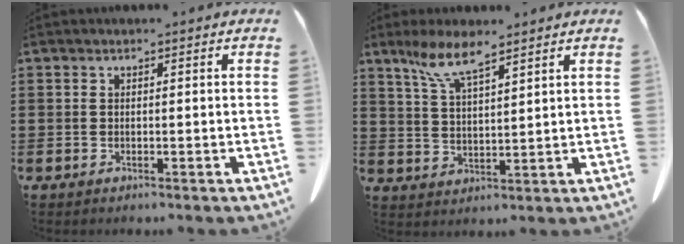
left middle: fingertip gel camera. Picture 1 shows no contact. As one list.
[{"total": 7.0, "force": [5.2, 1.1, 4.6], "torque": [-0.106, -0.008, 0.093]}]